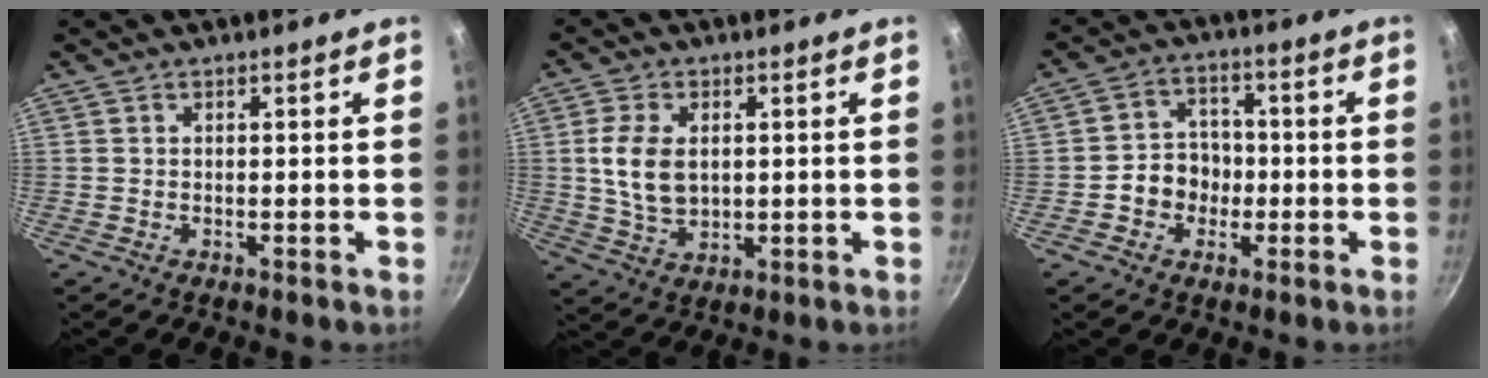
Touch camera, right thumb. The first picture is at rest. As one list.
[{"total": 8.6, "force": [1.2, 5.6, 6.5], "torque": [-0.118, -0.006, 0.026]}, {"total": 7.0, "force": [-1.6, 6.1, 2.9], "torque": [-0.007, 0.024, -0.034]}]